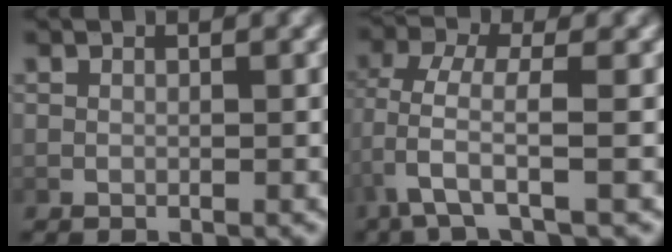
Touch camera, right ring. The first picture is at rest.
{"total": 3.0, "force": [-0.4, 0.6, 3.0], "torque": [-0.080, -0.016, 0.003]}